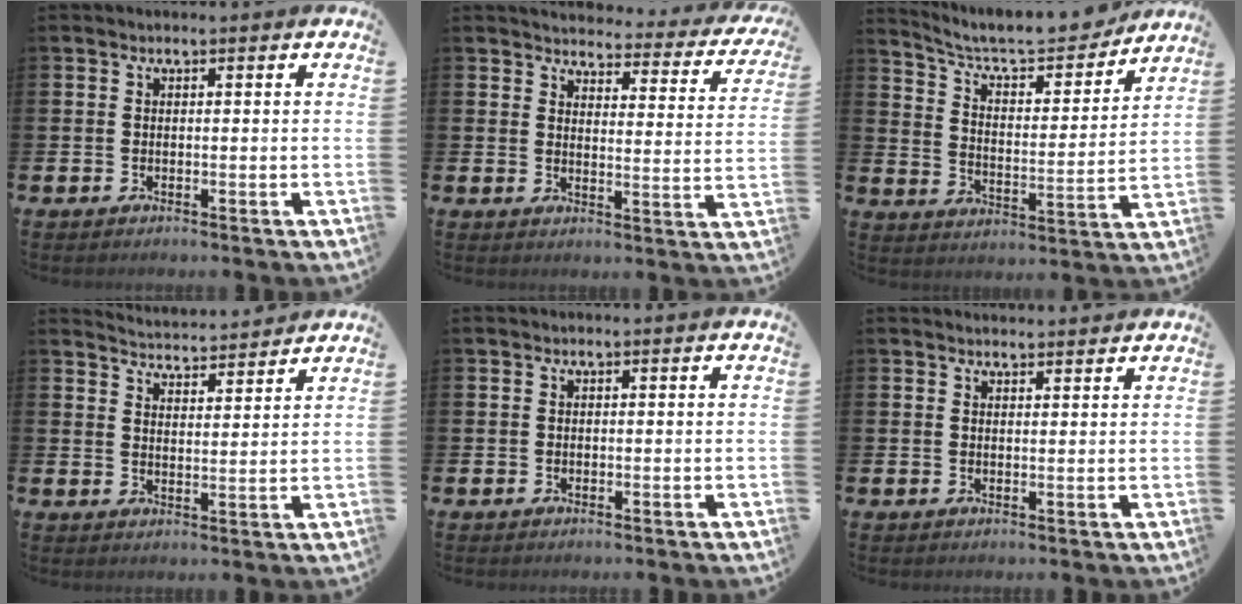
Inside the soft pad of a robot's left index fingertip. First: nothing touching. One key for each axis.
{"total": 3.1, "fx": 3.0, "fy": 0.9, "fz": 0.5, "tx": -0.021, "ty": -0.031, "tz": 0.043}
{"total": 8.6, "fx": 7.8, "fy": 2.0, "fz": 2.9, "tx": -0.086, "ty": -0.055, "tz": 0.131}
{"total": 4.2, "fx": 4.2, "fy": 0.1, "fz": -0.4, "tx": -0.003, "ty": -0.034, "tz": 0.073}
{"total": 0.0}
{"total": 1.8, "fx": 1.8, "fy": 0.2, "fz": -0.1, "tx": 0.010, "ty": -0.013, "tz": 0.031}